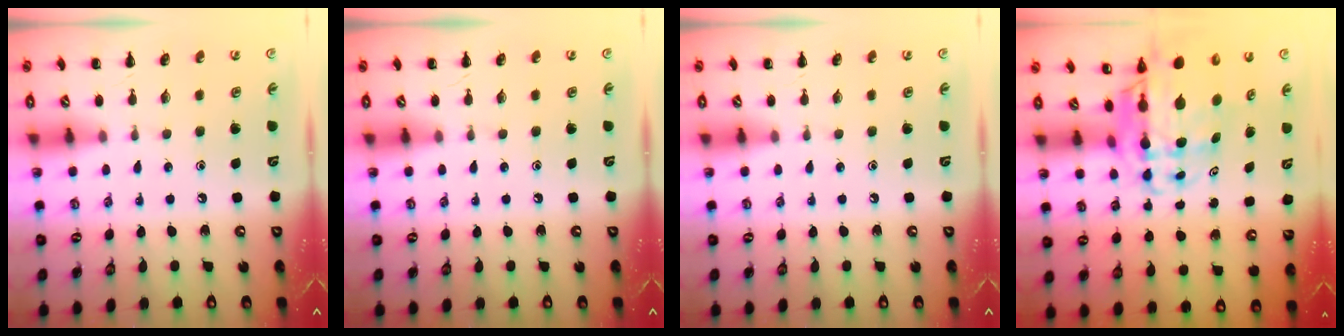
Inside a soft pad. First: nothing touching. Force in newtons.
{"total": 0.0}
{"total": 0.0}
{"total": 9.5, "press": 9.0, "slide": 3.0}